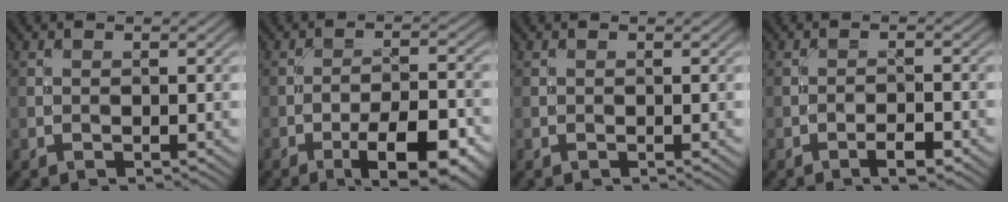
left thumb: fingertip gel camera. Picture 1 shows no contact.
{"total": 9.6, "force": [-5.3, 2.9, 7.5], "torque": [-0.115, 0.003, -0.077]}
{"total": 0.0}
{"total": 2.7, "force": [-1.7, 0.6, 2.0], "torque": [-0.038, 0.005, -0.034]}